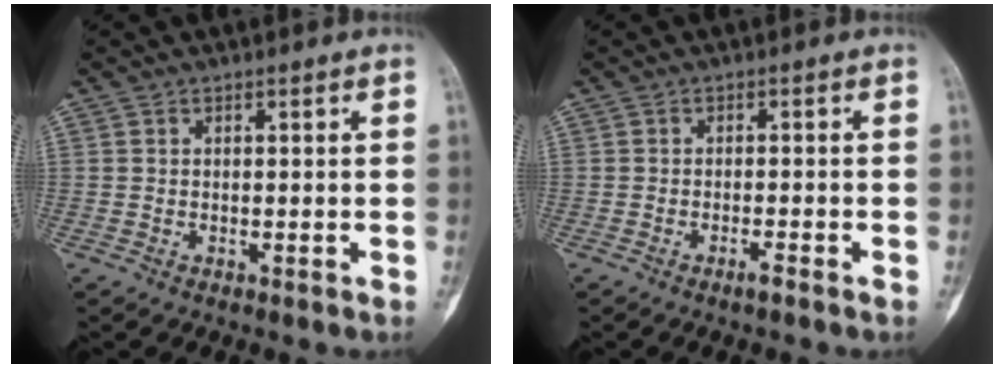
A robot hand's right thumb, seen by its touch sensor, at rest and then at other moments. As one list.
[{"total": 1.5, "force": [-1.1, 0.0, 1.0], "torque": [-0.024, 0.004, -0.022]}]